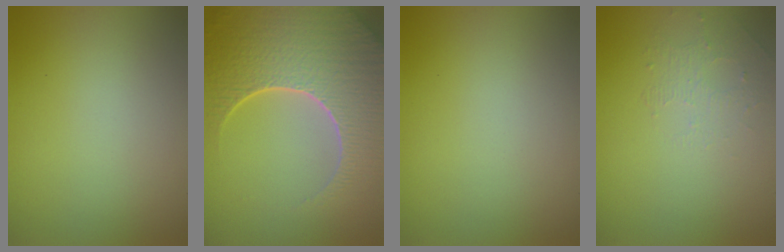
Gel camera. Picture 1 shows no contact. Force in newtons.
{"total": 9.3, "press": 6.6, "slide": 6.6}
{"total": 0.0}
{"total": 1.3, "press": 0.7, "slide": 1.2}